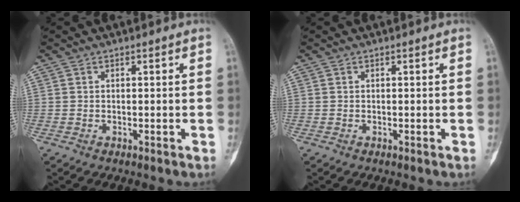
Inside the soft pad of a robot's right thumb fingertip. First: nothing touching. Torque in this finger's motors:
{"motor_torque": [0.15, 0.12, 0.03, -0.04, 0.02]}